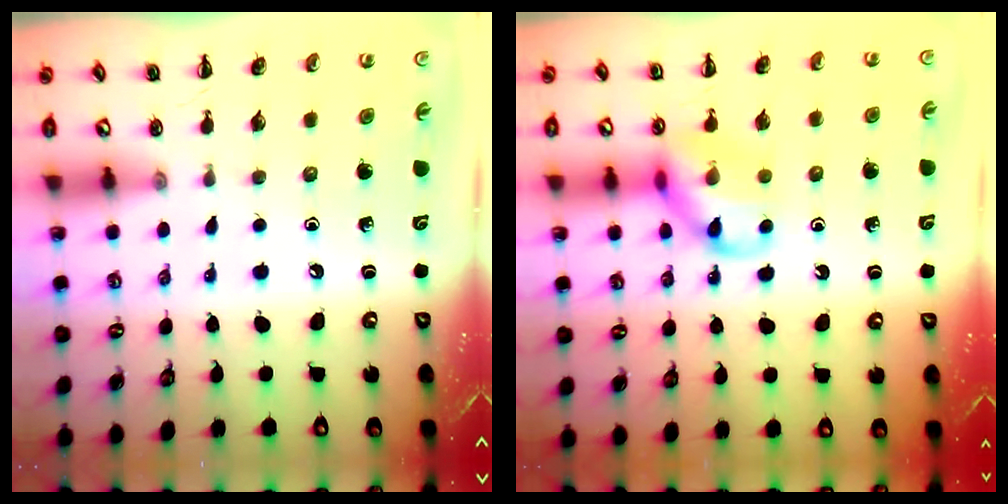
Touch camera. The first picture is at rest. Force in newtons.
{"total": 11.5, "press": 11.3, "slide": 1.7}